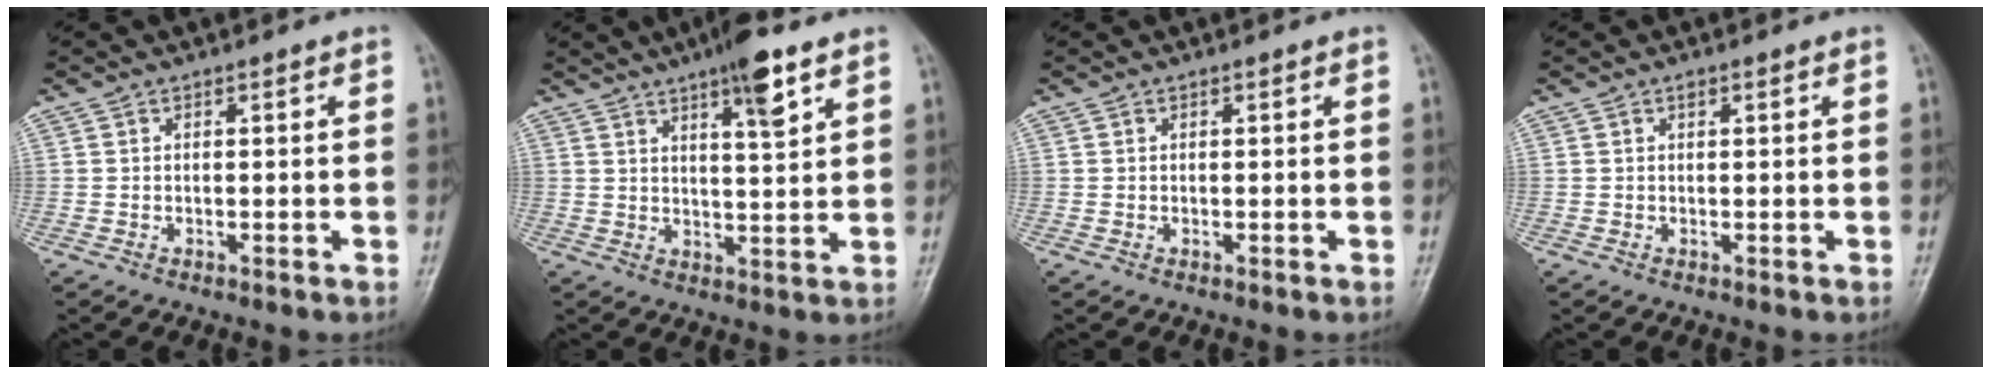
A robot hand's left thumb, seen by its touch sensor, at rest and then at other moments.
{"total": 8.2, "force": [4.8, 1.6, 6.5], "torque": [-0.095, -0.022, 0.075]}
{"total": 0.0}
{"total": 0.9, "force": [0.4, 0.4, 0.7], "torque": [-0.009, 0.001, 0.005]}